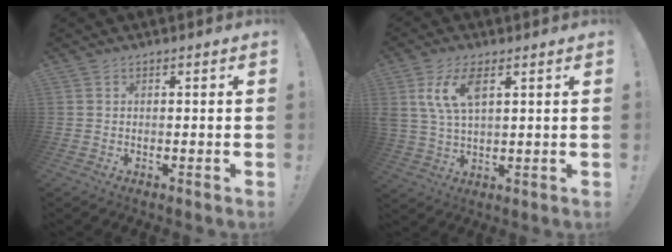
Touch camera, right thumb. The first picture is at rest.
{"total": 9.5, "force": [3.8, 4.6, 7.4], "torque": [-0.142, -0.007, 0.068]}